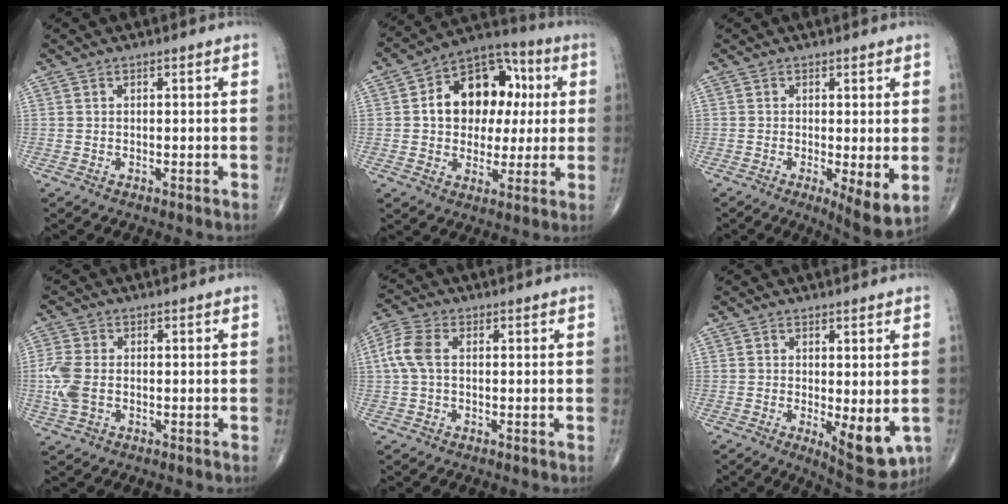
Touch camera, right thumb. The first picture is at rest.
{"total": 16.8, "force": [2.7, 12.0, 11.5], "torque": [-0.124, 0.022, 0.036]}
{"total": 6.2, "force": [-0.7, 1.6, 5.9], "torque": [-0.094, -0.021, -0.013]}
{"total": 6.4, "force": [-0.8, 4.1, 4.9], "torque": [-0.135, 0.004, -0.018]}
{"total": 5.9, "force": [0.6, 3.4, 4.8], "torque": [-0.128, 0.020, 0.008]}
{"total": 8.5, "force": [-1.5, 3.1, 7.7], "torque": [-0.096, -0.022, -0.013]}